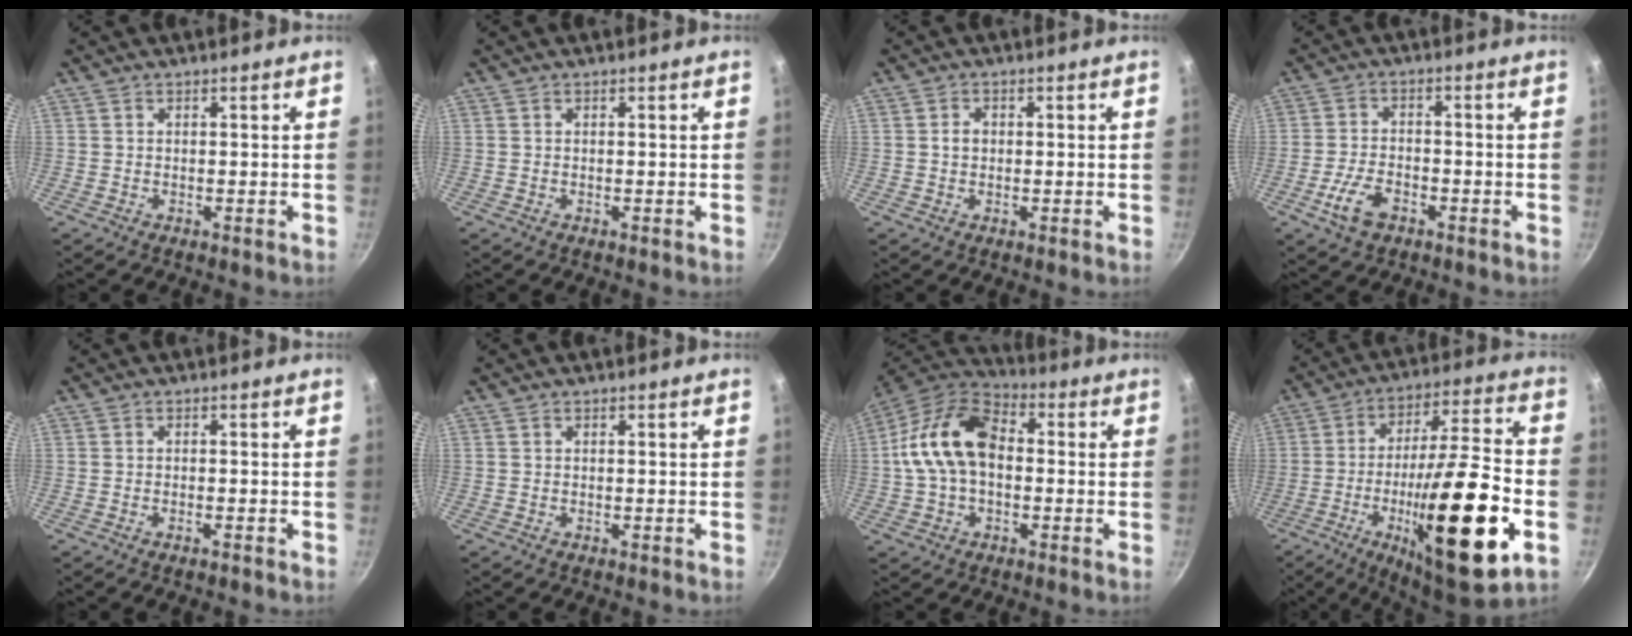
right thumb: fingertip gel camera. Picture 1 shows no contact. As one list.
[{"total": 0.0}, {"total": 1.8, "force": [0.1, 1.4, 1.1], "torque": [-0.014, 0.005, 0.002]}, {"total": 6.7, "force": [-3.2, 3.7, 4.6], "torque": [-0.087, 0.016, -0.060]}, {"total": 0.9, "force": [-0.6, 0.0, 0.6], "torque": [-0.020, 0.005, -0.011]}, {"total": 0.0}, {"total": 15.5, "force": [0.2, 10.2, 11.7], "torque": [-0.192, 0.037, -0.012]}, {"total": 28.1, "force": [-8.4, 7.1, 25.9], "torque": [-0.399, 0.027, -0.123]}]